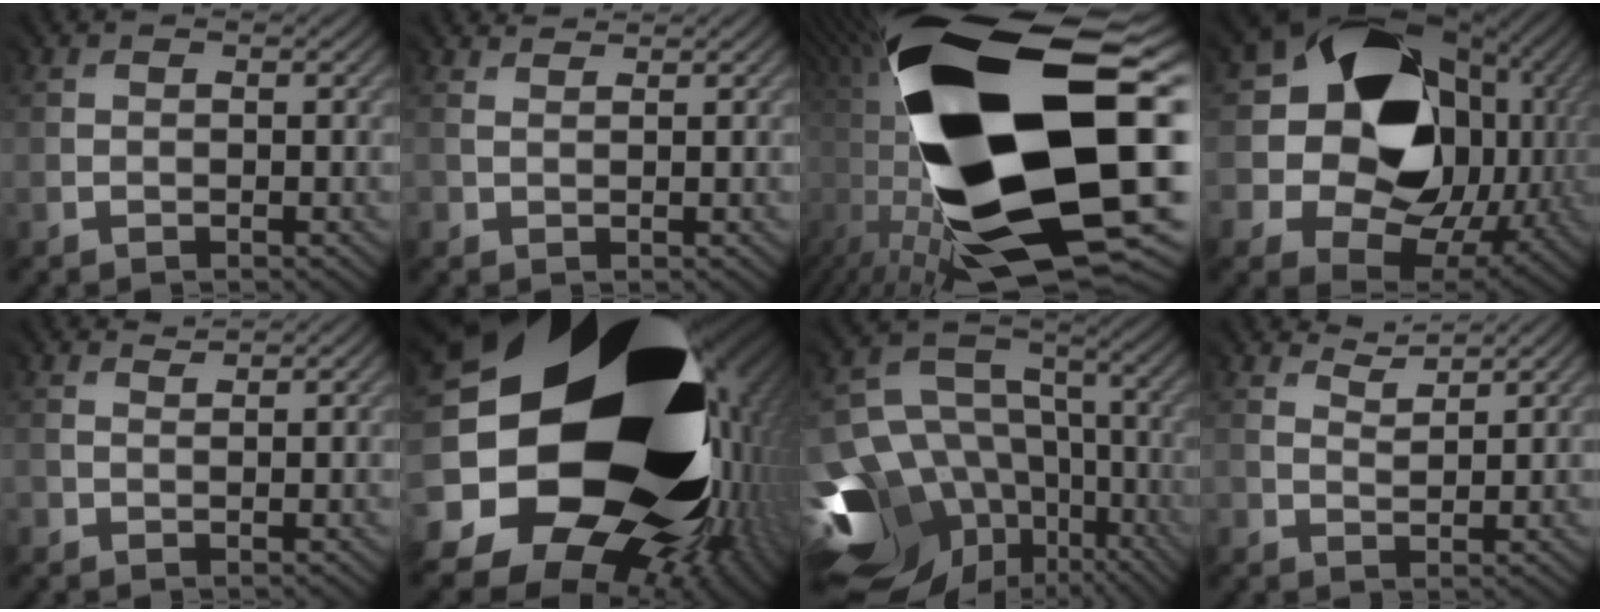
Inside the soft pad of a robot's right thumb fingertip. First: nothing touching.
{"total": 1.3, "force": [1.1, 0.6, 0.5], "torque": [-0.006, 0.002, 0.022]}
{"total": 22.1, "force": [-2.3, 9.9, 19.7], "torque": [-0.400, -0.043, -0.039]}
{"total": 17.6, "force": [2.7, 14.5, 9.6], "torque": [-0.201, -0.028, 0.072]}
{"total": 1.0, "force": [0.8, 0.5, 0.3], "torque": [-0.007, 0.002, 0.016]}
{"total": 22.8, "force": [0.2, 17.7, 14.4], "torque": [-0.256, -0.063, -0.059]}
{"total": 16.4, "force": [-6.7, 12.4, 8.4], "torque": [-0.194, -0.018, -0.079]}
{"total": 2.8, "force": [2.7, 0.2, -0.4], "torque": [-0.005, 0.000, 0.056]}